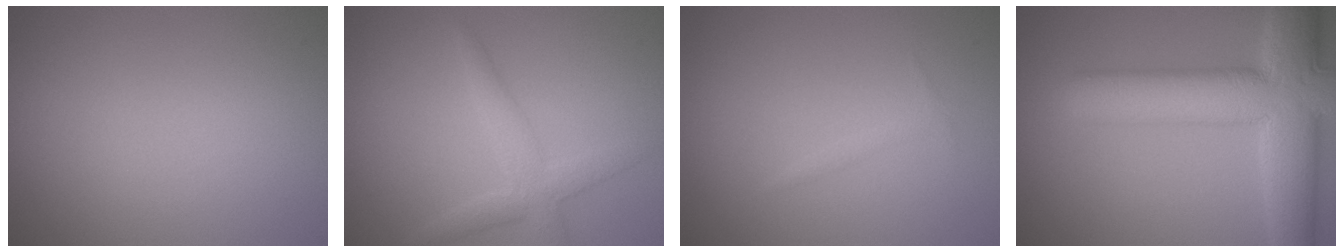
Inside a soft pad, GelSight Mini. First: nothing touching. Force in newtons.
{"total": 2.8, "press": 2.8, "slide": 0.1}
{"total": 0.6, "press": 0.6, "slide": 0.1}
{"total": 10.1, "press": 10.1, "slide": 0.6}